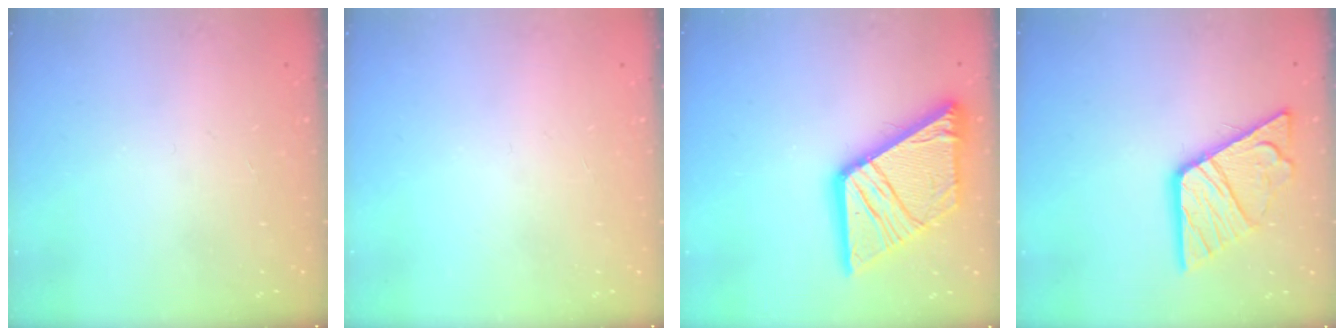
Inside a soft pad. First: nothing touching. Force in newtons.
{"total": 0.0}
{"total": 23.6, "press": 23.5, "slide": 2.7}
{"total": 17.5, "press": 17.4, "slide": 2.1}